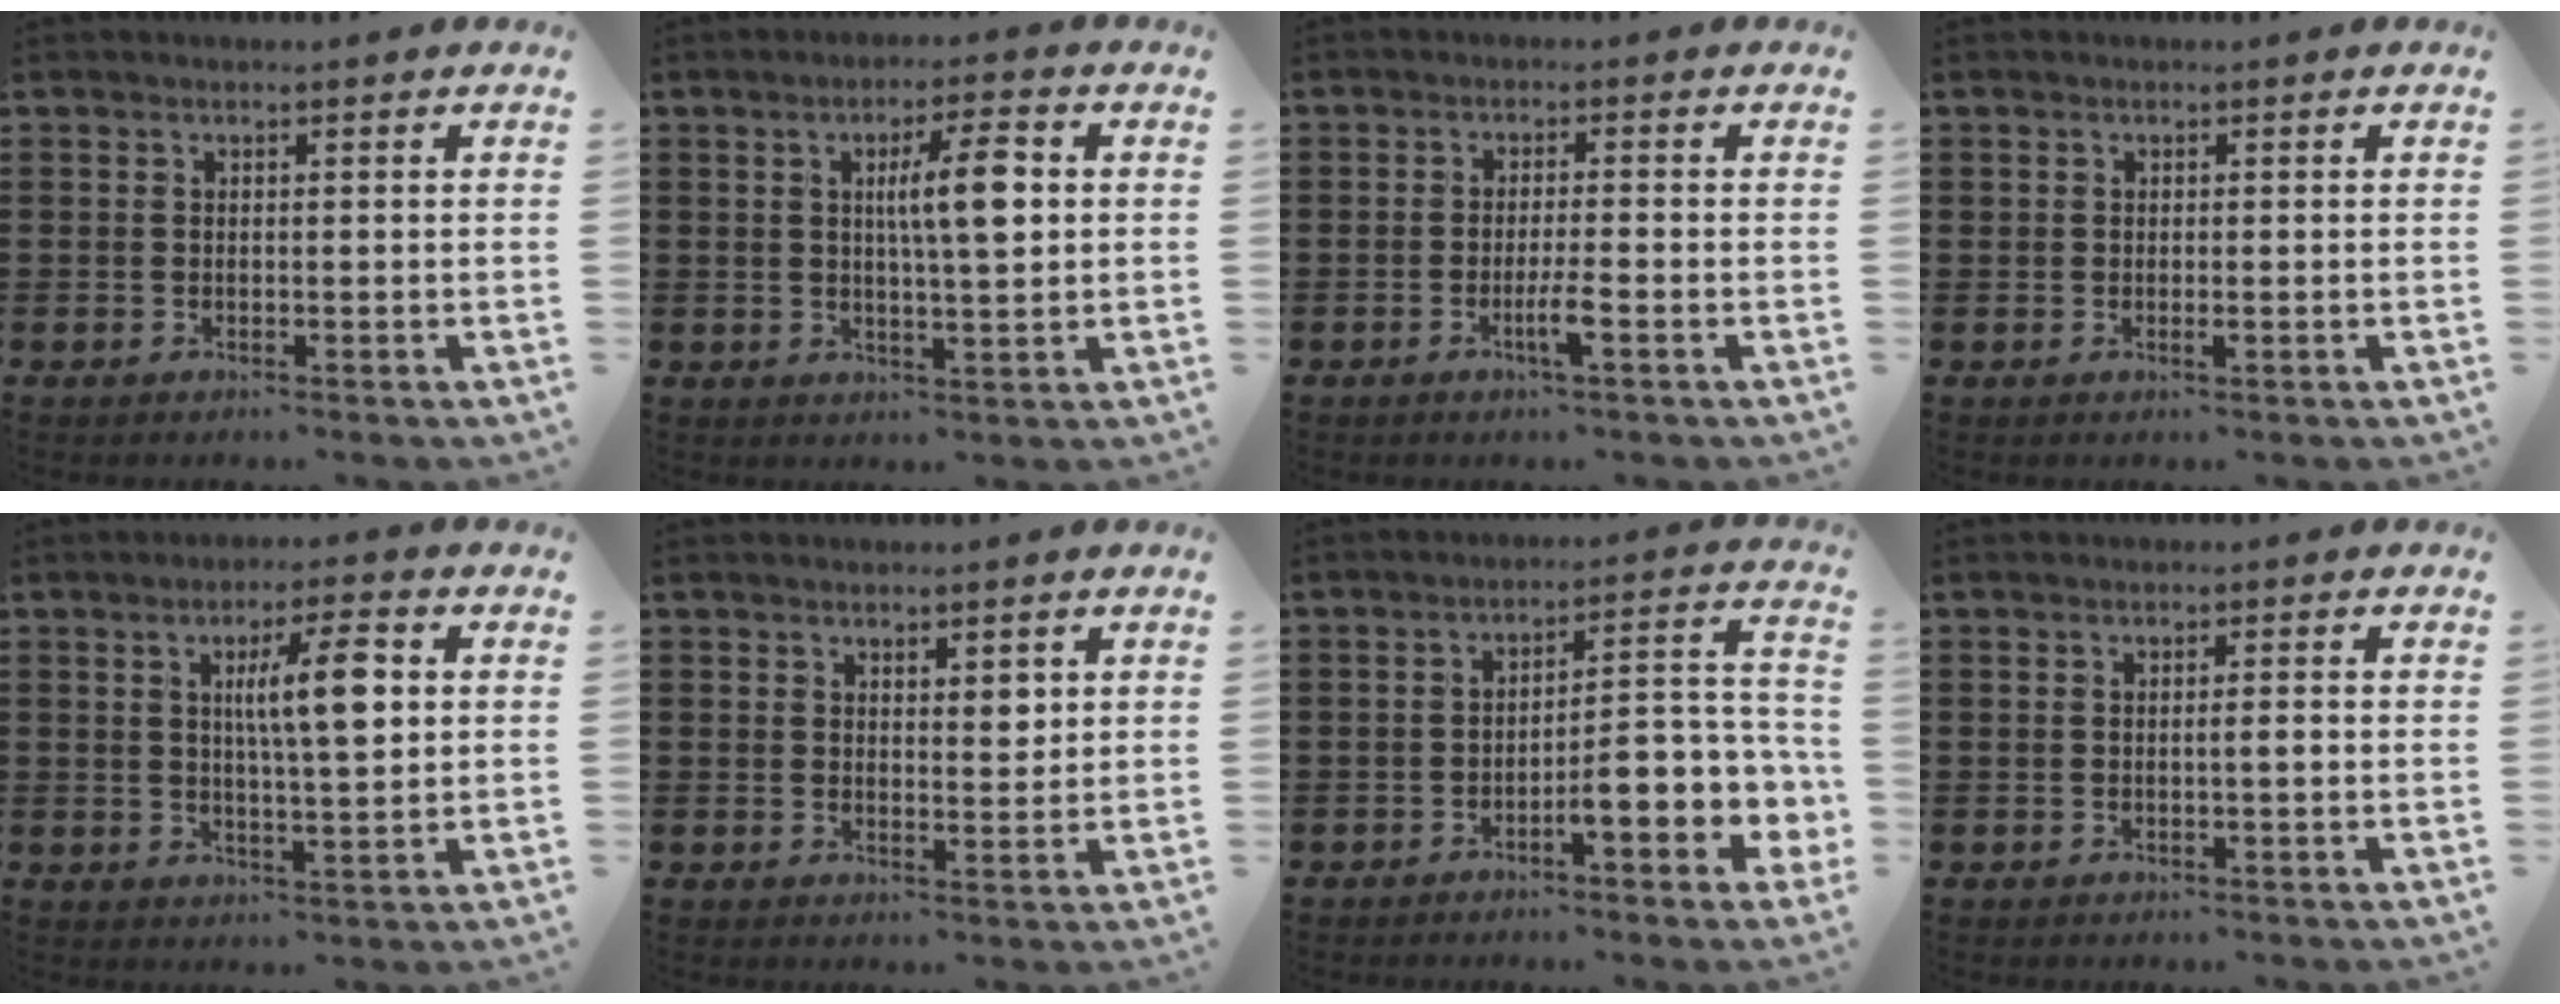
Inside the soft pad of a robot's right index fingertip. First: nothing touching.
{"total": 7.4, "force": [1.5, 1.4, 7.1], "torque": [-0.121, 0.000, 0.018]}
{"total": 3.4, "force": [-1.6, 0.0, 3.0], "torque": [-0.056, -0.007, -0.032]}
{"total": 0.6, "force": [-0.2, 0.3, 0.5], "torque": [-0.008, -0.004, -0.003]}
{"total": 8.2, "force": [2.0, 1.5, 7.8], "torque": [-0.135, 0.000, 0.025]}
{"total": 2.3, "force": [1.6, 1.1, 1.3], "torque": [-0.013, 0.000, 0.025]}
{"total": 7.0, "force": [-3.2, 1.7, 5.9], "torque": [-0.083, -0.022, -0.063]}
{"total": 1.1, "force": [-0.3, 0.0, 1.1], "torque": [-0.020, -0.003, -0.005]}